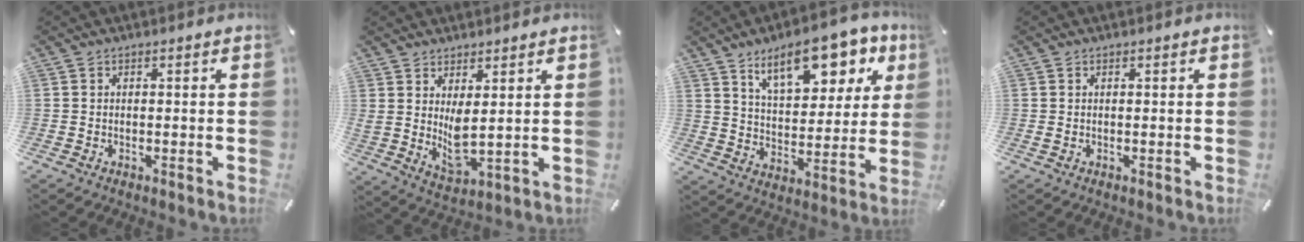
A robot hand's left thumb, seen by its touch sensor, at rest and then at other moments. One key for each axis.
{"total": 6.3, "fx": 3.1, "fy": 2.4, "fz": 4.9, "tx": -0.098, "ty": -0.032, "tz": 0.057}
{"total": 16.8, "fx": 10.4, "fy": 8.1, "fz": 10.3, "tx": -0.149, "ty": -0.046, "tz": 0.176}
{"total": 0.6, "fx": 0.1, "fy": 0.1, "fz": 0.6, "tx": -0.011, "ty": 0.000, "tz": 0.002}